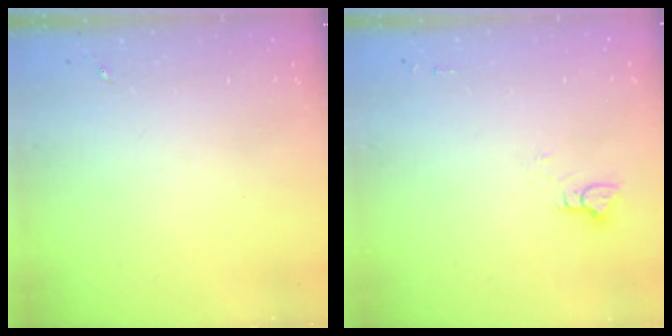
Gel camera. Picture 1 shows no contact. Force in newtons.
{"total": 3.1, "press": 3.1, "slide": 0.2}